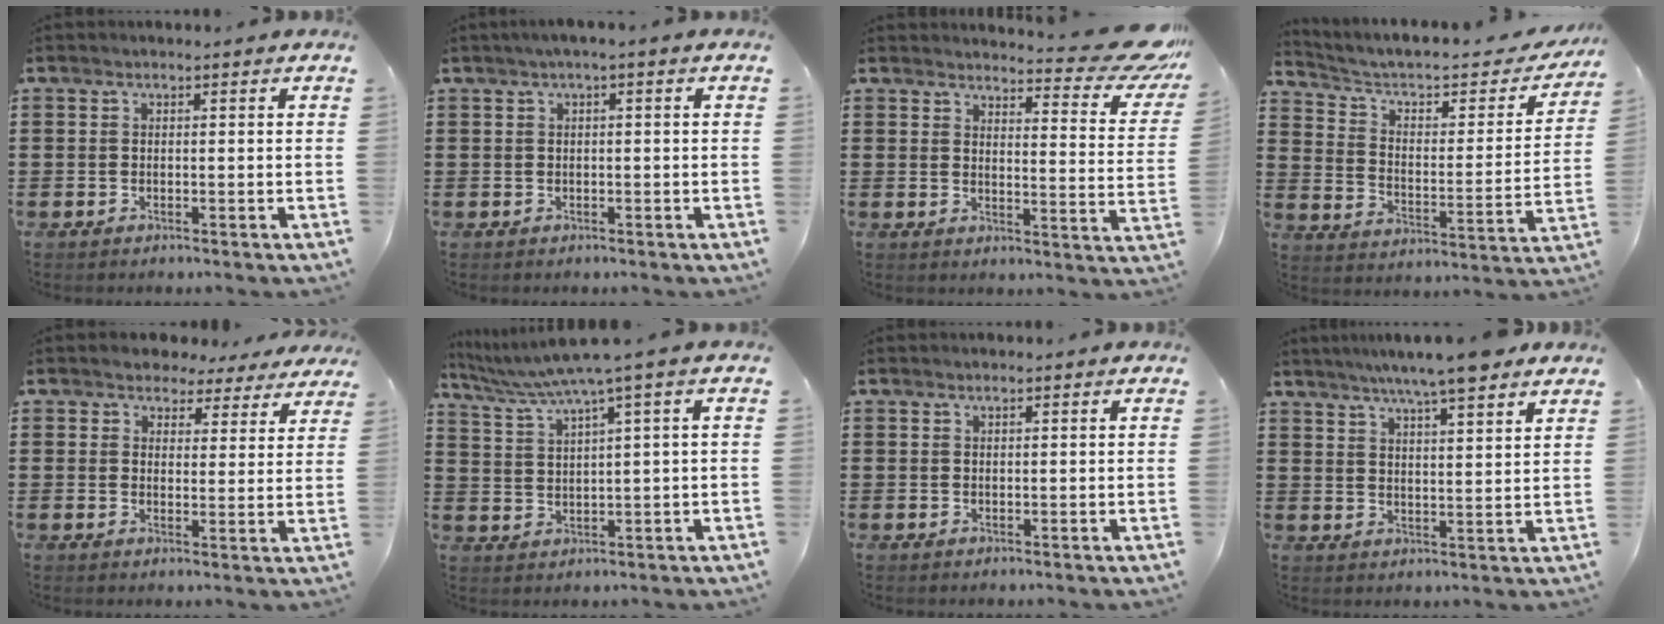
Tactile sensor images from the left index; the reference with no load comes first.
{"total": 1.3, "force": [0.1, 0.0, 1.3], "torque": [-0.019, -0.004, 0.003]}
{"total": 7.3, "force": [6.5, 0.9, 3.3], "torque": [-0.049, -0.048, 0.109]}
{"total": 5.6, "force": [4.2, 2.1, 3.0], "torque": [-0.075, -0.031, 0.061]}
{"total": 3.9, "force": [3.5, 1.5, 0.3], "torque": [-0.018, -0.012, 0.062]}
{"total": 5.2, "force": [3.4, -0.7, 3.9], "torque": [-0.086, -0.018, 0.055]}
{"total": 0.6, "force": [0.5, 0.1, 0.4], "torque": [-0.009, -0.001, 0.009]}
{"total": 7.2, "force": [6.3, 0.0, 3.5], "torque": [-0.085, -0.015, 0.112]}